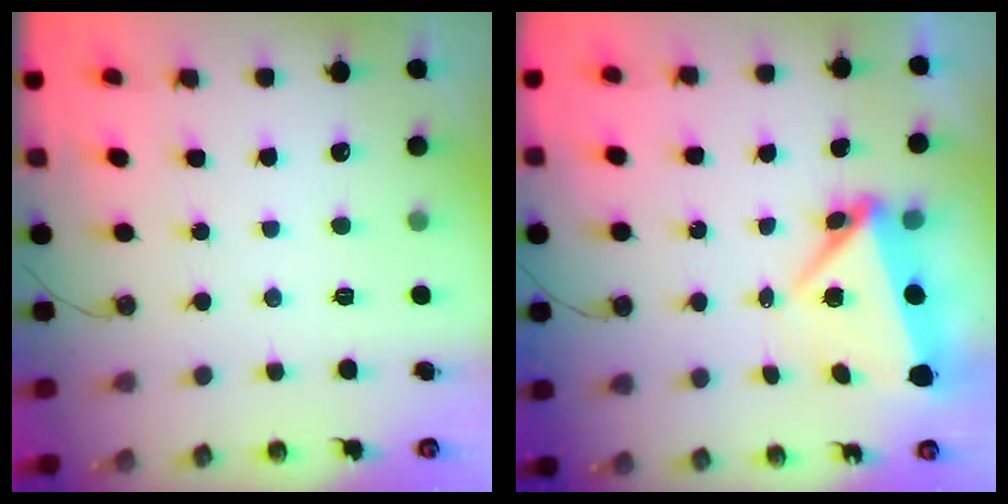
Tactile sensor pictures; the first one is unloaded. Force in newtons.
{"total": 5.8, "press": 5.4, "slide": 2.1}